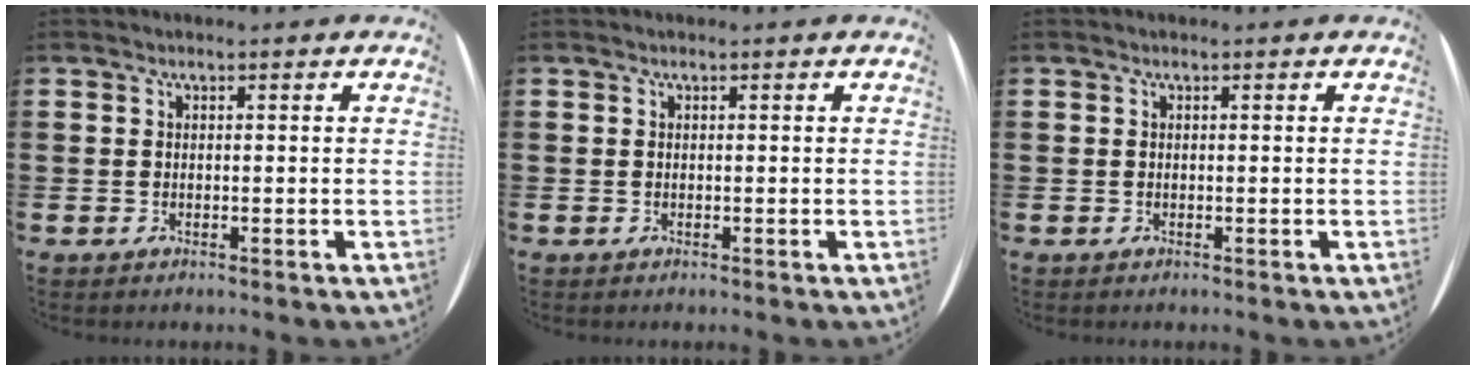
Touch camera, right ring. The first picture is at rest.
{"total": 0.0}
{"total": 0.0}